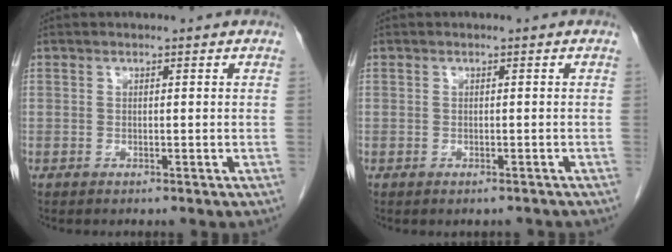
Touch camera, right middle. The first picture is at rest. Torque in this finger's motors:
{"motor_torque": [0.17, -0.16, 0.01, 0.00]}